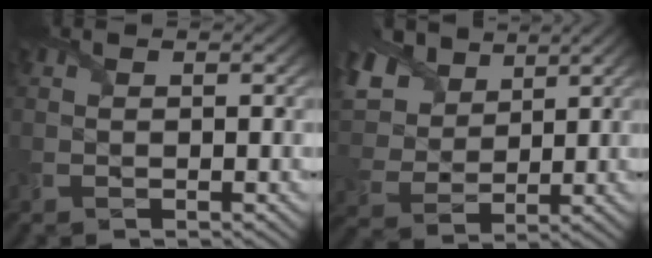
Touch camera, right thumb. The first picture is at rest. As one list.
[{"total": 10.1, "force": [5.4, 6.5, 5.6], "torque": [-0.167, 0.020, 0.097]}]